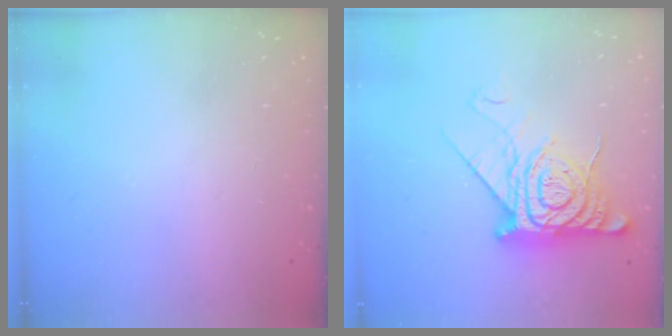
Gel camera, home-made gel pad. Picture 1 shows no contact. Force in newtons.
{"total": 15.0, "press": 15.0, "slide": 1.3}